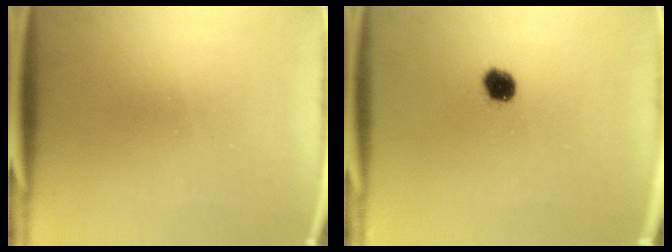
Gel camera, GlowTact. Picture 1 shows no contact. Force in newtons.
{"total": 4.0}